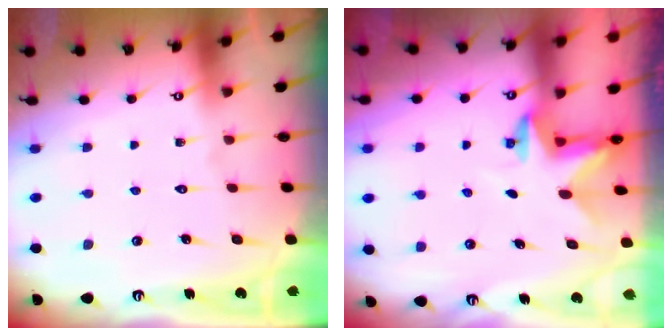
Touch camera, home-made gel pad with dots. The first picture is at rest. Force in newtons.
{"total": 2.5, "press": 2.5, "slide": 0.4}